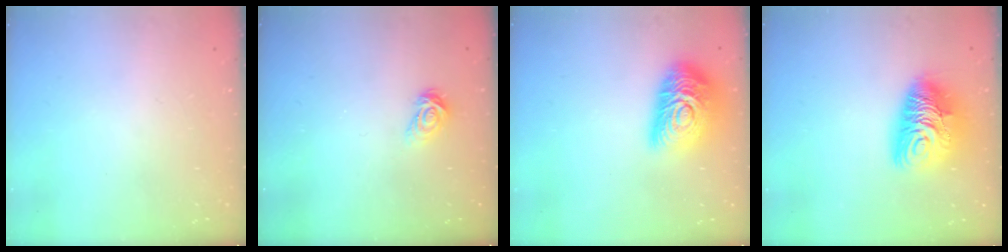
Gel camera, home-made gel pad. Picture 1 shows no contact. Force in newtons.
{"total": 3.3, "press": 3.3, "slide": 0.3}
{"total": 18.0, "press": 17.9, "slide": 0.7}
{"total": 13.9, "press": 13.8, "slide": 1.5}